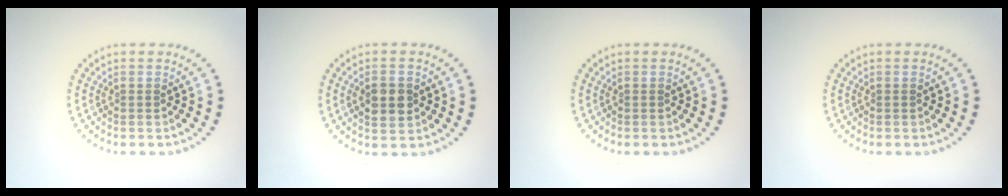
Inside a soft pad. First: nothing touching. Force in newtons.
{"total": 3.2, "press": 3.2, "slide": 0.2}
{"total": 0.0}
{"total": 0.0}